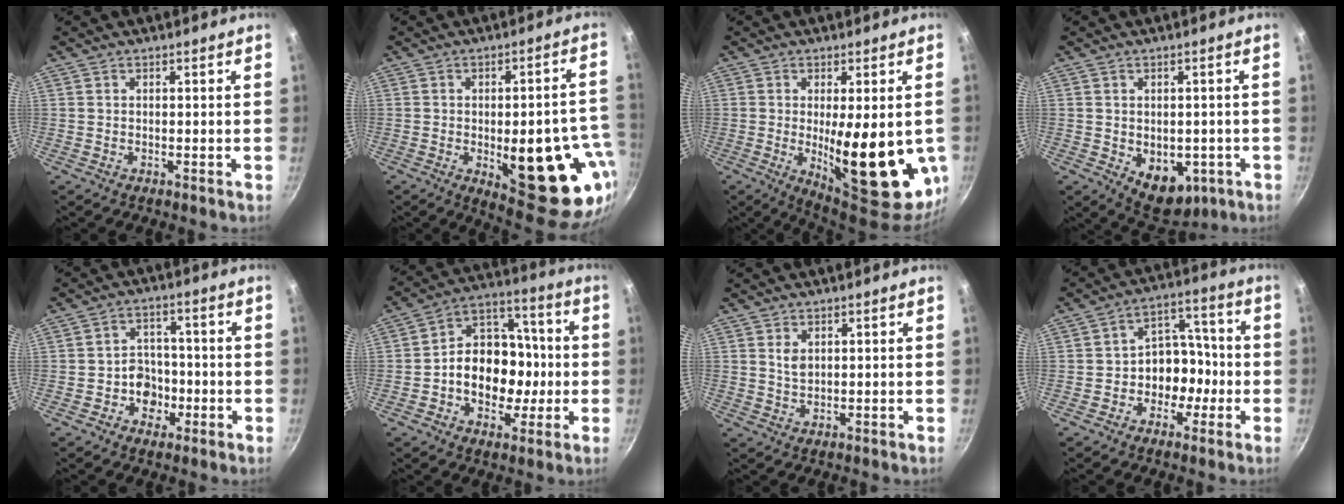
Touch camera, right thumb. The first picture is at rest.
{"total": 22.2, "force": [-5.4, 9.1, 19.6], "torque": [-0.188, 0.009, -0.055]}
{"total": 19.8, "force": [-2.3, 6.7, 18.5], "torque": [-0.236, -0.031, -0.016]}
{"total": 9.3, "force": [-2.4, 6.4, 6.4], "torque": [-0.049, -0.005, -0.014]}
{"total": 6.4, "force": [-2.1, 5.4, 2.7], "torque": [-0.003, 0.022, -0.037]}
{"total": 16.1, "force": [-2.3, 12.3, 10.2], "torque": [-0.111, 0.037, -0.047]}
{"total": 2.4, "force": [0.9, 1.5, 1.6], "torque": [-0.027, -0.006, 0.018]}
{"total": 11.2, "force": [-2.8, 8.7, 6.4], "torque": [-0.035, 0.049, -0.048]}